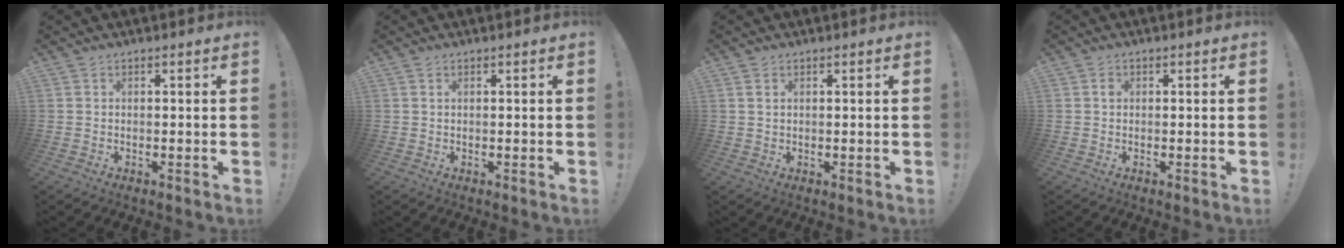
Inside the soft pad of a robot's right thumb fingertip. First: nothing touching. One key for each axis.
{"total": 0.6, "fx": 0.3, "fy": 0.3, "fz": 0.4, "tx": -0.008, "ty": 0.001, "tz": 0.005}
{"total": 1.3, "fx": 0.6, "fy": 0.7, "fz": 0.8, "tx": -0.015, "ty": 0.001, "tz": 0.011}
{"total": 0.6, "fx": 0.0, "fy": 0.6, "fz": 0.3, "tx": -0.005, "ty": 0.004, "tz": -0.001}